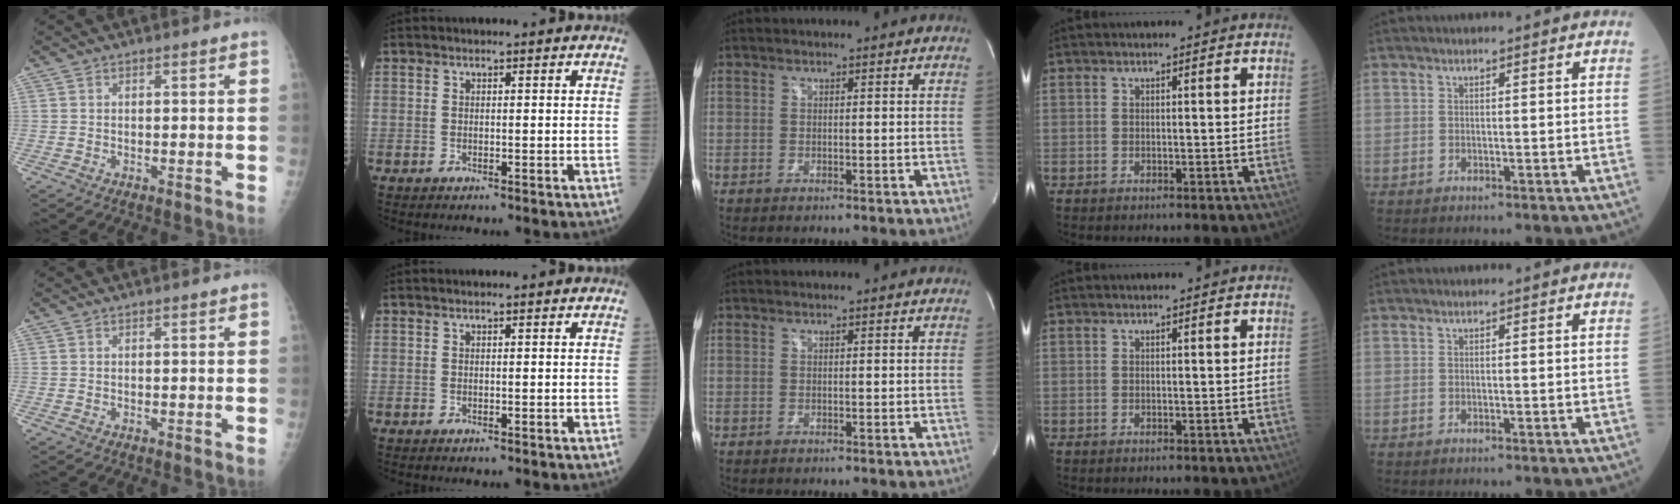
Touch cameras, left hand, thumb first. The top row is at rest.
{}